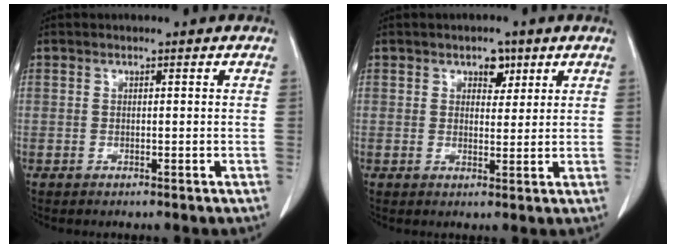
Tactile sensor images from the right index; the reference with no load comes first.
{"total": 3.4, "force": [1.9, 2.3, 1.7], "torque": [-0.013, 0.003, 0.028]}